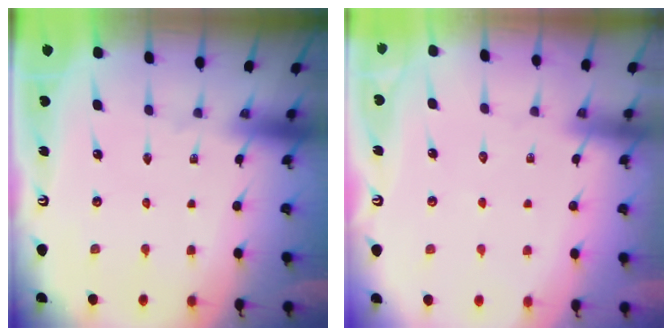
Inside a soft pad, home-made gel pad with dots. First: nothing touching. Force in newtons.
{"total": 3.2, "press": 3.1, "slide": 0.4}